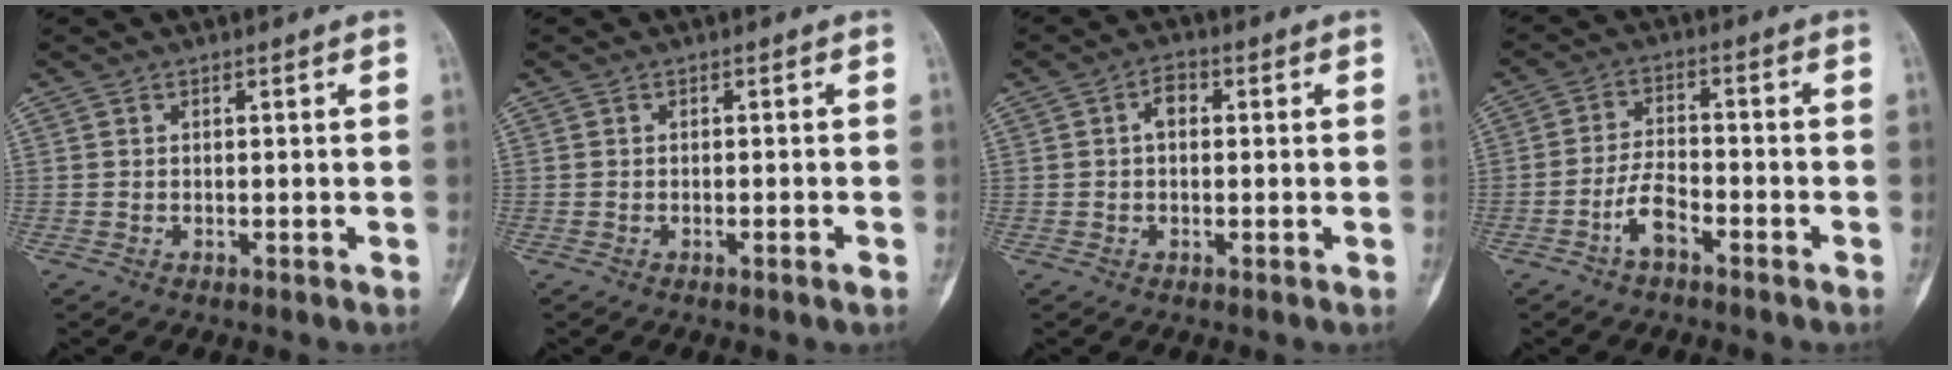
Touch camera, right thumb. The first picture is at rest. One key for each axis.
{"total": 0.9, "fx": -0.5, "fy": 0.0, "fz": 0.7, "tx": -0.016, "ty": -0.001, "tz": -0.008}
{"total": 3.0, "fx": 0.4, "fy": 1.9, "fz": 2.3, "tx": -0.030, "ty": 0.012, "tz": 0.001}
{"total": 5.3, "fx": -3.1, "fy": 2.3, "fz": 3.6, "tx": -0.068, "ty": 0.027, "tz": -0.060}